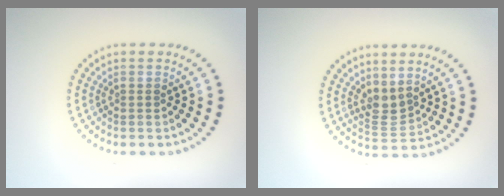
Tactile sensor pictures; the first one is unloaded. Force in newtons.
{"total": 2.2, "press": 1.7, "slide": 1.4}